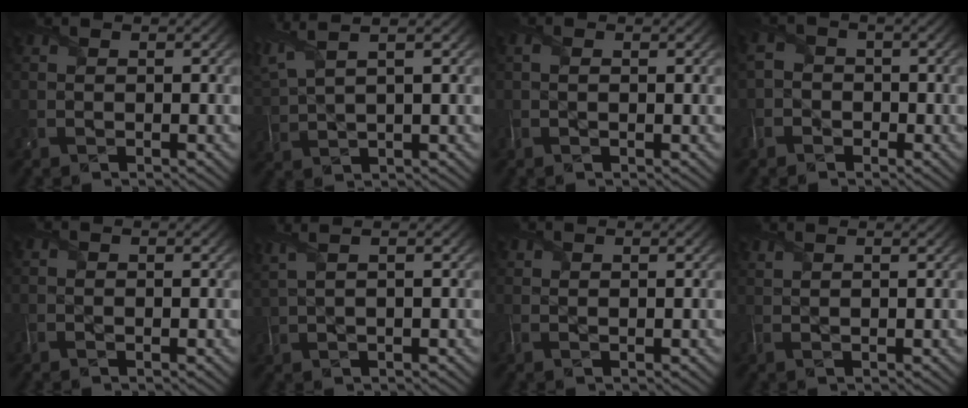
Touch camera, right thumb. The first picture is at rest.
{"total": 6.9, "force": [4.2, 1.9, 5.2], "torque": [-0.144, 0.026, 0.083]}
{"total": 1.5, "force": [0.2, 0.9, 1.2], "torque": [-0.032, -0.001, 0.001]}
{"total": 2.7, "force": [-1.4, 2.1, 0.8], "torque": [-0.025, -0.003, -0.036]}
{"total": 1.0, "force": [0.4, 0.6, 0.8], "torque": [-0.022, -0.001, 0.007]}
{"total": 4.5, "force": [2.7, 1.2, 3.4], "torque": [-0.074, 0.023, 0.029]}
{"total": 1.5, "force": [1.3, 0.4, 0.7], "torque": [-0.024, 0.004, 0.028]}
{"total": 2.7, "force": [2.1, 0.6, 1.6], "torque": [-0.031, 0.006, 0.029]}